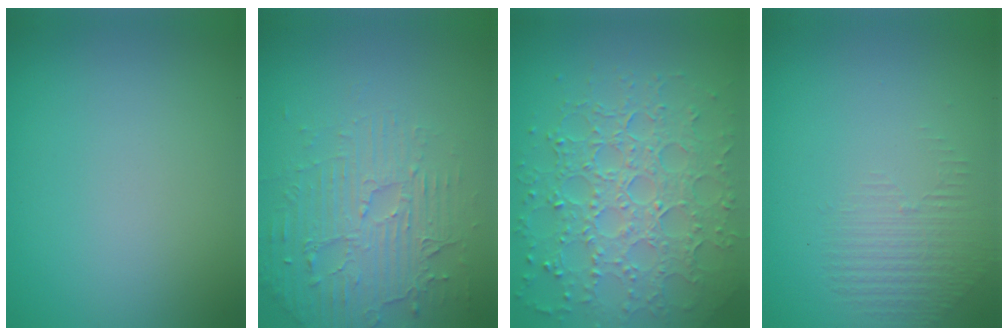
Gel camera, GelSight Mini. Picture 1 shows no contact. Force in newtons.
{"total": 5.5, "press": 3.5, "slide": 4.2}
{"total": 7.8, "press": 5.7, "slide": 5.2}
{"total": 1.4, "press": 0.3, "slide": 1.4}